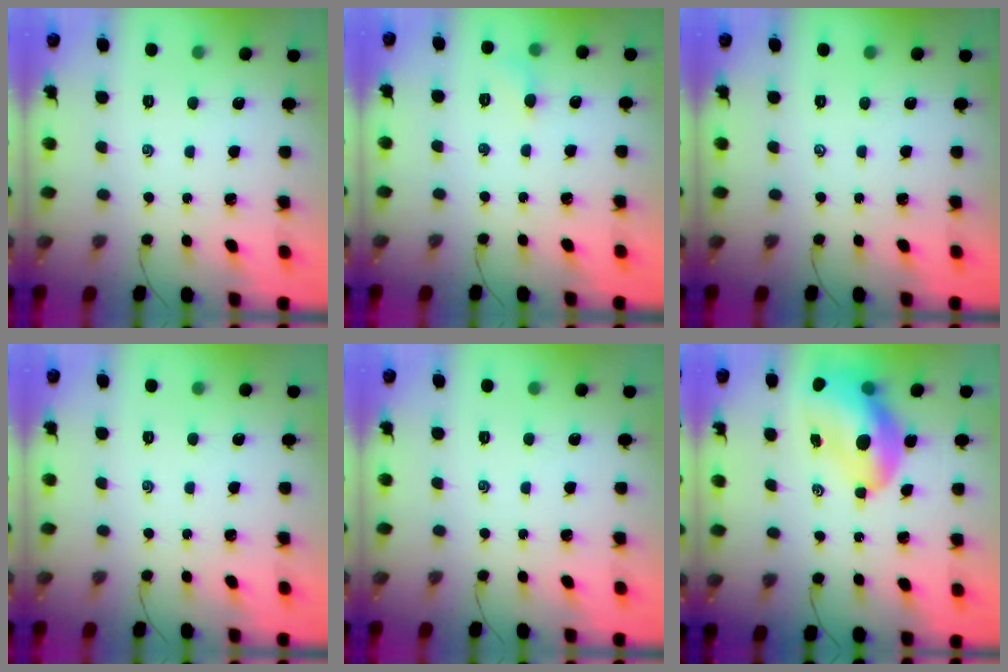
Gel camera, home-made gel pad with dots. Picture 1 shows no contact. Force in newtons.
{"total": 3.5, "press": 3.3, "slide": 1.2}
{"total": 0.0}
{"total": 0.0}
{"total": 0.0}
{"total": 14.5, "press": 13.8, "slide": 4.2}